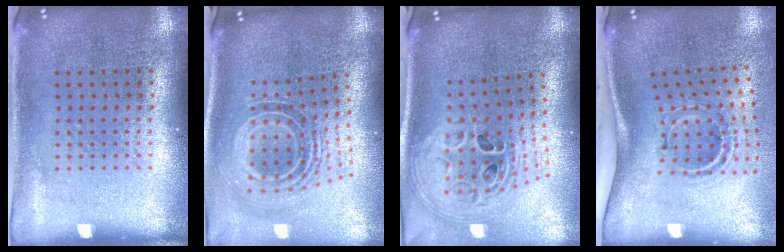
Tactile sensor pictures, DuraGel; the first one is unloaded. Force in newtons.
{"total": 1.6, "press": 1.3, "slide": 0.9}
{"total": 2.9, "press": 2.0, "slide": 2.1}
{"total": 2.2, "press": 1.2, "slide": 1.9}